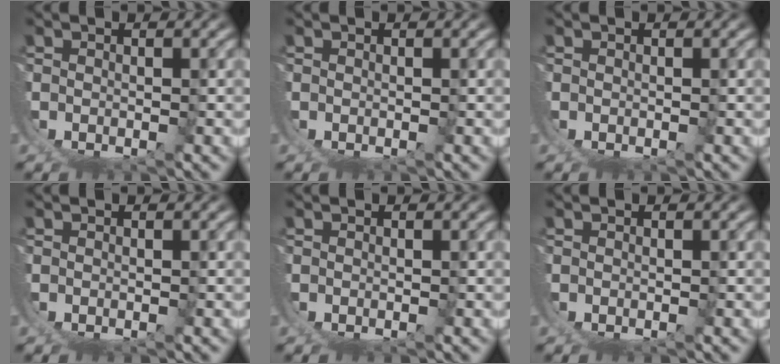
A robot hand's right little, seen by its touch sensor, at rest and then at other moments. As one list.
[{"total": 0.0}, {"total": 0.0}, {"total": 0.0}, {"total": 0.0}, {"total": 0.0}]